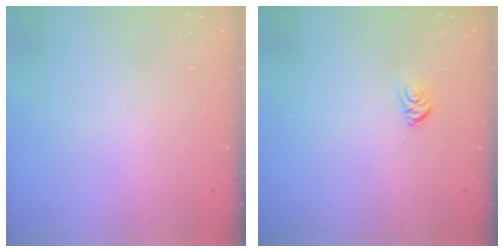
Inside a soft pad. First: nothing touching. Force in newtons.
{"total": 4.8, "press": 4.8, "slide": 0.3}